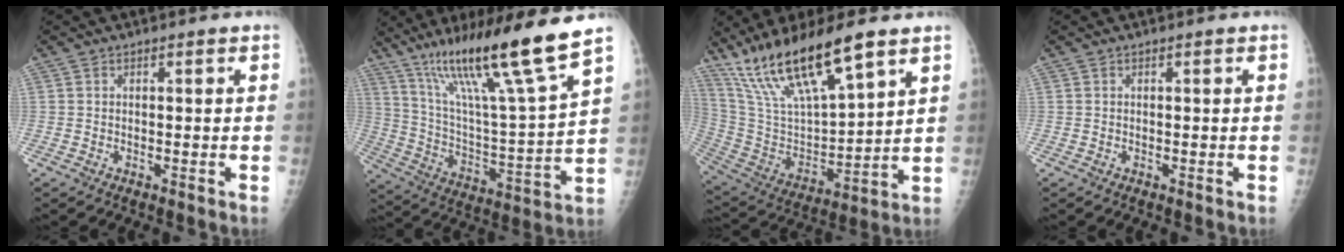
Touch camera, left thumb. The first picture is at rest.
{"total": 21.5, "force": [15.0, 0.5, 15.4], "torque": [-0.242, -0.067, 0.266]}
{"total": 20.3, "force": [14.0, 4.8, 13.9], "torque": [-0.250, -0.050, 0.276]}
{"total": 0.0}